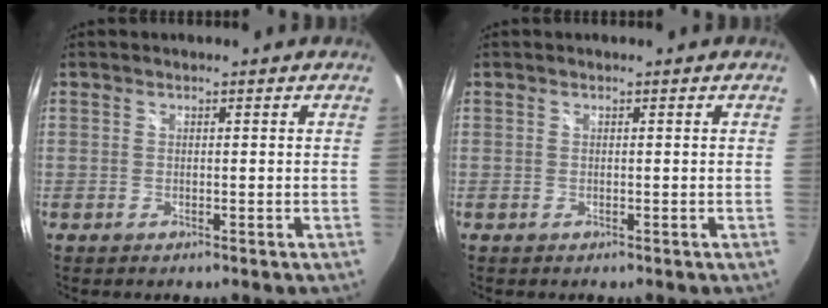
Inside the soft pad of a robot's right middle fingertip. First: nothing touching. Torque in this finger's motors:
{"motor_torque": [0.01, 0.07, -0.01, 0.01]}